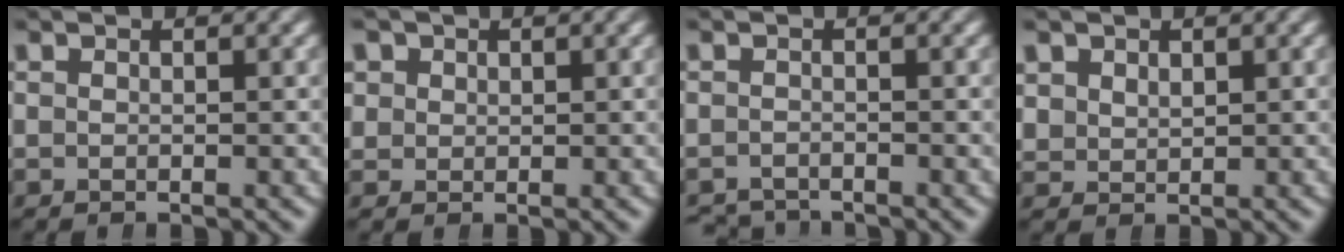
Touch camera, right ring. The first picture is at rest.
{"total": 2.7, "force": [1.2, 2.2, 0.9], "torque": [-0.025, -0.007, 0.031]}
{"total": 2.6, "force": [-2.5, 0.1, -0.2], "torque": [0.008, -0.017, -0.038]}
{"total": 2.0, "force": [1.3, 1.4, 0.6], "torque": [-0.021, -0.010, 0.039]}